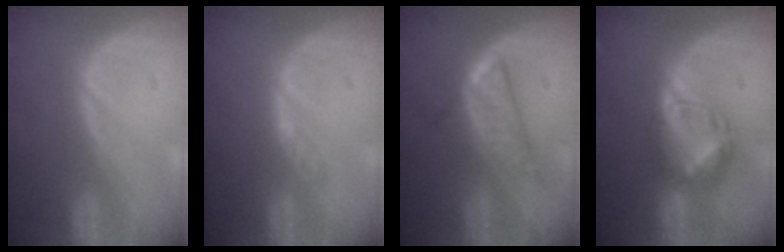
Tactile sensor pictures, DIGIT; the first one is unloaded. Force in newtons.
{"total": 2.2, "press": 1.9, "slide": 1.2}
{"total": 6.1, "press": 5.7, "slide": 2.1}
{"total": 7.9, "press": 6.7, "slide": 4.2}